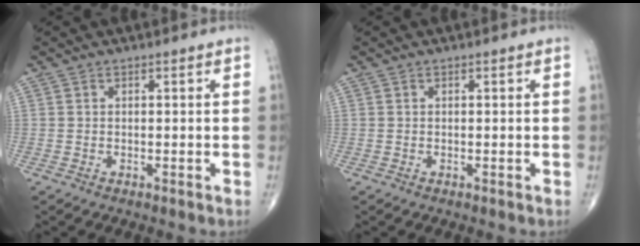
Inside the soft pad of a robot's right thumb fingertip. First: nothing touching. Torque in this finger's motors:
{"motor_torque": [0.00, 0.00, -0.02, -0.01, 0.00]}